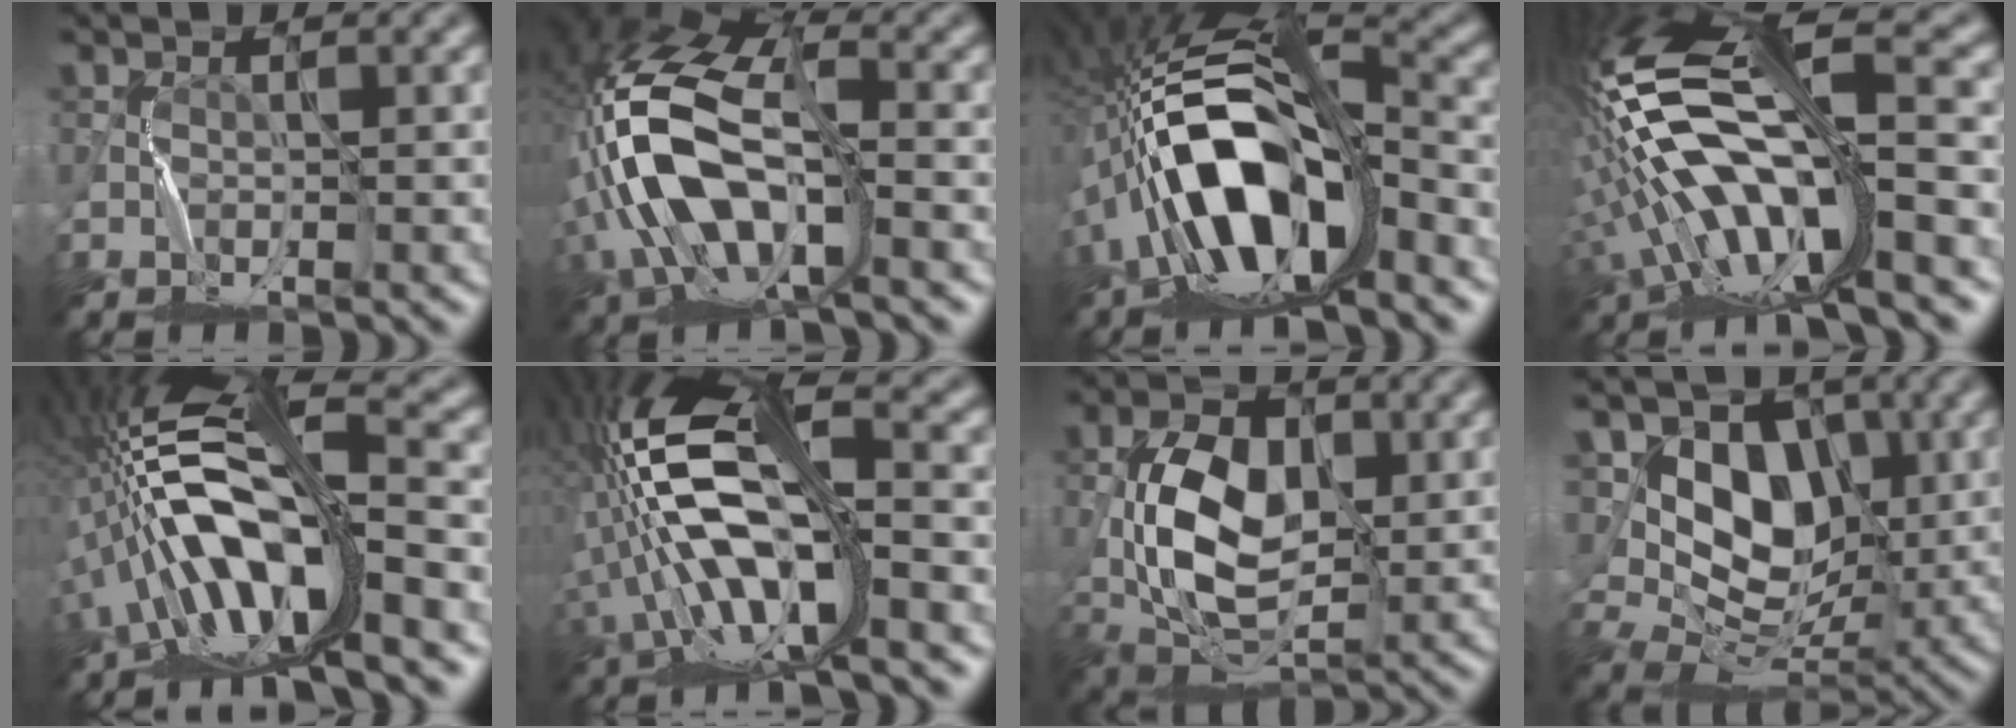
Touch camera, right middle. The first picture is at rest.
{"total": 12.5, "force": [-2.1, 6.0, 10.7], "torque": [-0.240, 0.006, -0.045]}
{"total": 13.7, "force": [-4.5, 5.3, 11.8], "torque": [-0.204, 0.015, -0.086]}
{"total": 15.3, "force": [-1.9, 4.5, 14.5], "torque": [-0.290, 0.019, -0.023]}
{"total": 13.9, "force": [-3.8, 3.8, 12.8], "torque": [-0.242, 0.025, -0.060]}
{"total": 13.6, "force": [-2.2, 5.1, 12.4], "torque": [-0.252, 0.016, -0.041]}
{"total": 9.1, "force": [0.5, 5.4, 7.3], "torque": [-0.144, 0.003, 0.011]}
{"total": 9.3, "force": [3.2, 6.8, 5.5], "torque": [-0.087, -0.003, 0.051]}